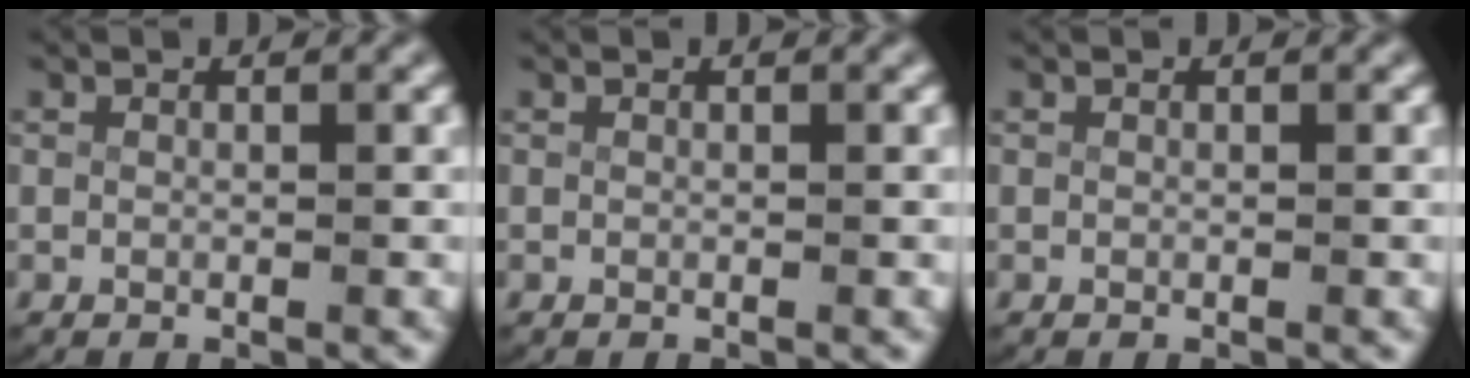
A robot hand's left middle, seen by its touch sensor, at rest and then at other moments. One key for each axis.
{"total": 0.0}
{"total": 0.0}